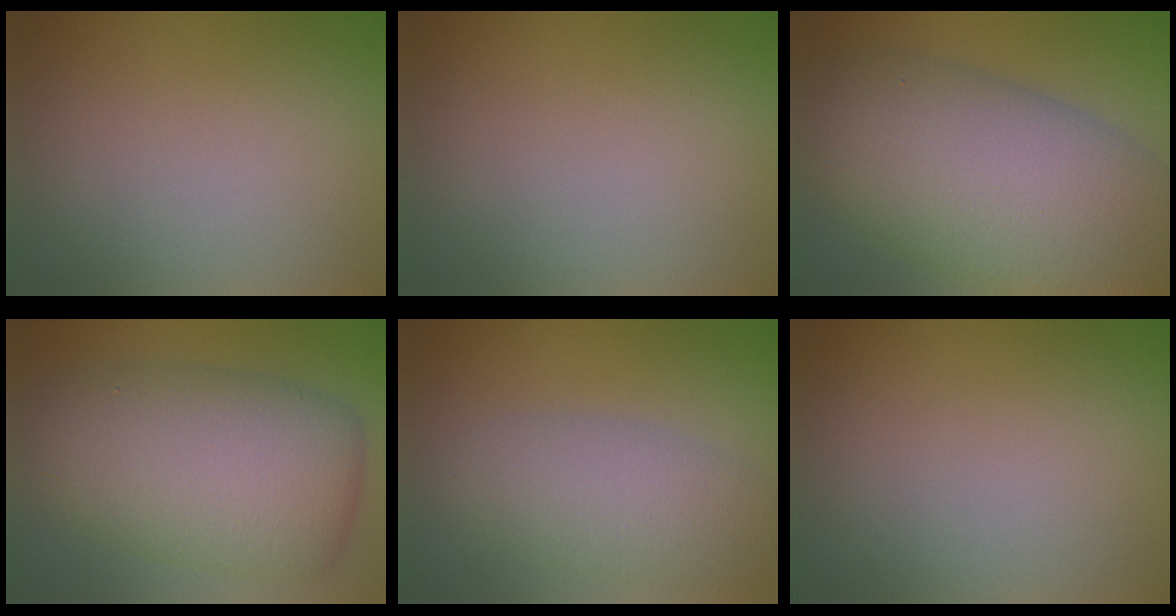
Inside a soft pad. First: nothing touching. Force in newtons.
{"total": 0.0}
{"total": 13.0, "press": 12.9, "slide": 0.5}
{"total": 10.8, "press": 10.8, "slide": 0.3}
{"total": 4.6, "press": 4.6, "slide": 0.2}
{"total": 0.0}